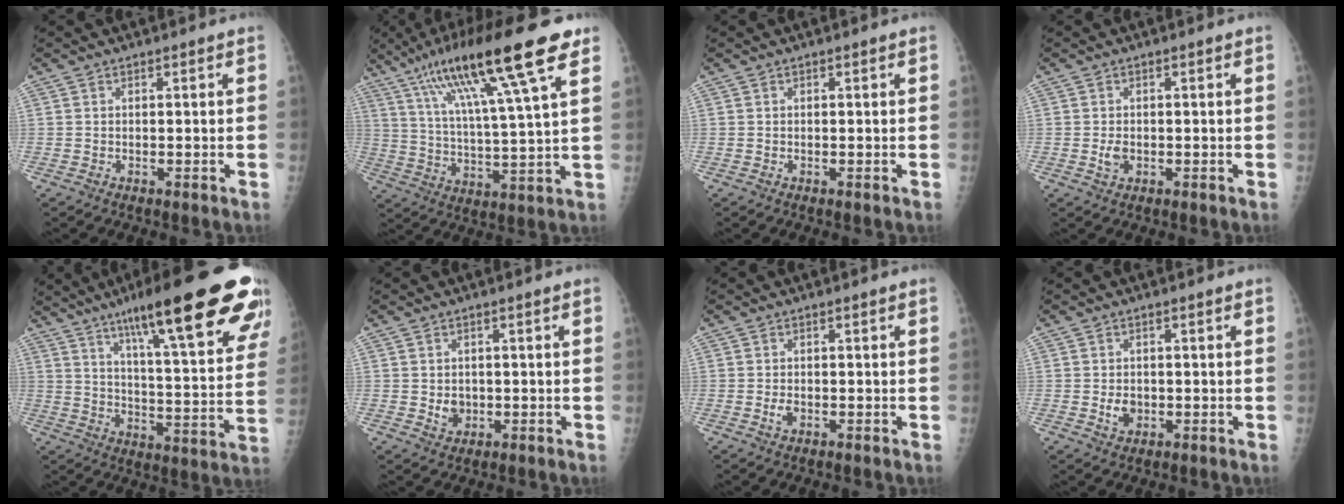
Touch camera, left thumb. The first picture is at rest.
{"total": 20.7, "force": [11.4, 2.6, 17.1], "torque": [-0.289, -0.014, 0.194]}
{"total": 0.0}
{"total": 2.3, "force": [-0.5, 1.6, 1.6], "torque": [-0.025, 0.000, -0.008]}
{"total": 28.5, "force": [17.2, 4.7, 22.2], "torque": [-0.296, -0.043, 0.248]}
{"total": 3.1, "force": [-0.3, 2.6, 1.6], "torque": [-0.011, 0.001, 0.002]}
{"total": 1.7, "force": [-0.5, 1.1, 1.3], "torque": [-0.021, 0.000, -0.010]}
{"total": 3.1, "force": [-0.5, 2.4, 1.9], "torque": [-0.023, 0.001, -0.005]}